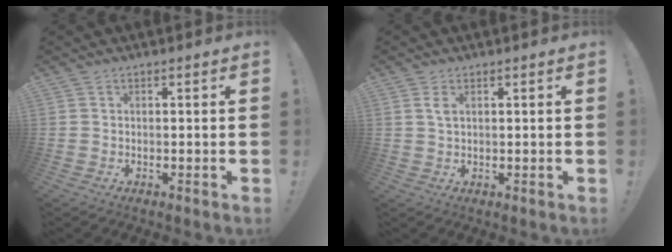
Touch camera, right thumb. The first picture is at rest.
{"total": 2.0, "force": [0.8, 0.8, 1.7], "torque": [-0.028, -0.002, 0.013]}